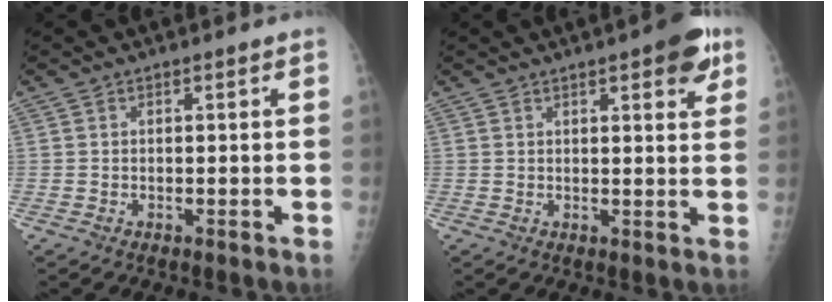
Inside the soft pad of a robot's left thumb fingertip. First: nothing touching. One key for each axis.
{"total": 6.9, "fx": 3.7, "fy": 2.1, "fz": 5.5, "tx": -0.054, "ty": -0.011, "tz": 0.041}